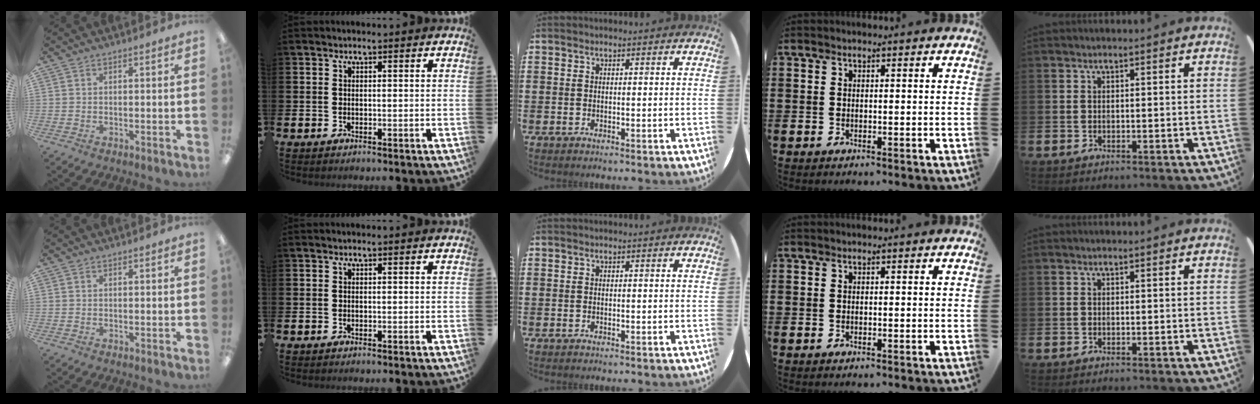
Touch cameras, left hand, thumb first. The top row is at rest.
{}